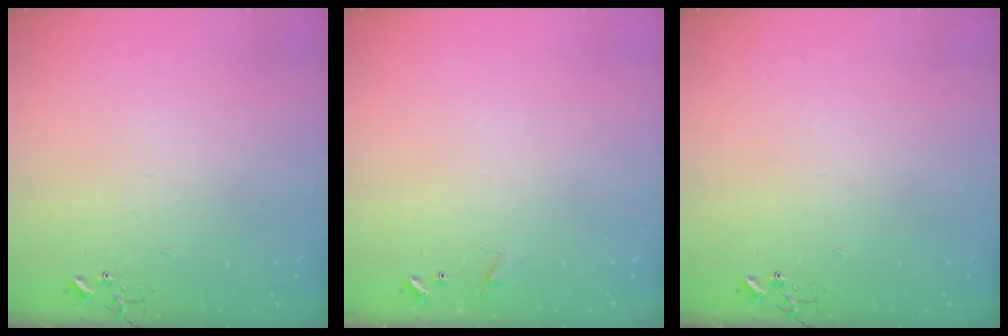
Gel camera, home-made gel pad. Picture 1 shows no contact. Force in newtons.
{"total": 7.7, "press": 7.7, "slide": 0.3}
{"total": 0.0}